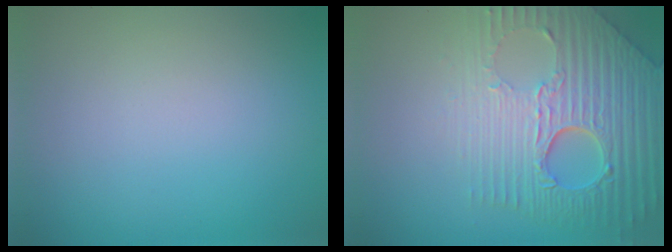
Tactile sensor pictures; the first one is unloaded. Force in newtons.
{"total": 9.0, "press": 6.2, "slide": 6.6}